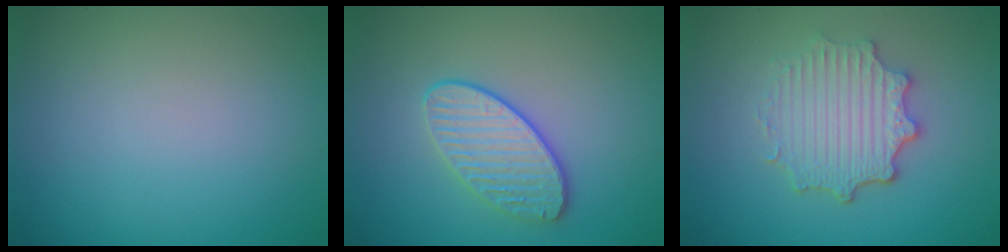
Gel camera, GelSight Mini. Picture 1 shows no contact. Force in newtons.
{"total": 3.4, "press": 3.2, "slide": 1.0}
{"total": 4.8, "press": 3.7, "slide": 3.0}